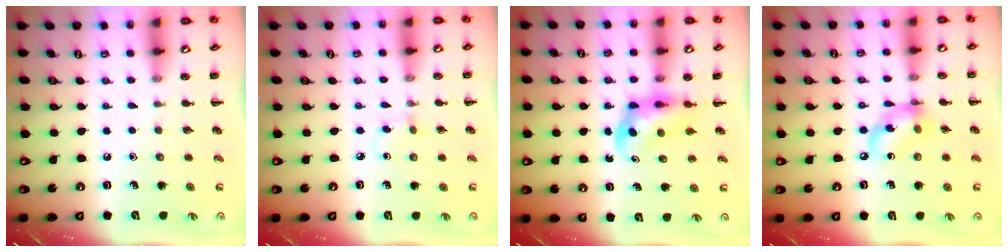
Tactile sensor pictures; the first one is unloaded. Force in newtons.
{"total": 2.6, "press": 2.4, "slide": 1.2}
{"total": 5.3, "press": 5.2, "slide": 0.9}
{"total": 10.4, "press": 10.2, "slide": 1.8}